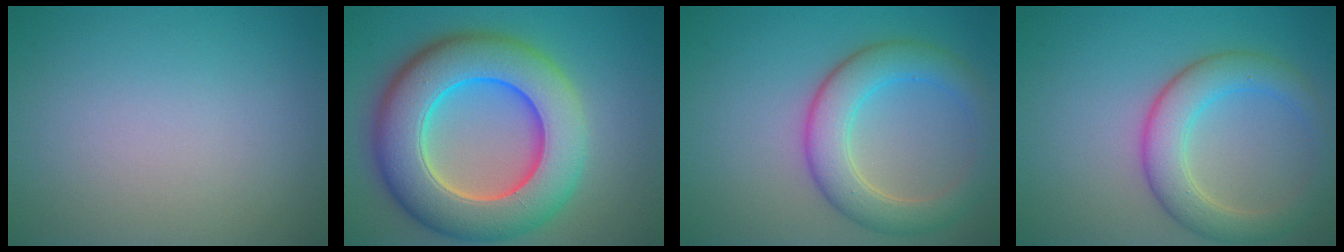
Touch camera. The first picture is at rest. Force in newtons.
{"total": 12.4, "press": 12.4, "slide": 0.2}
{"total": 5.6, "press": 5.6, "slide": 0.3}
{"total": 5.0, "press": 5.0, "slide": 0.1}